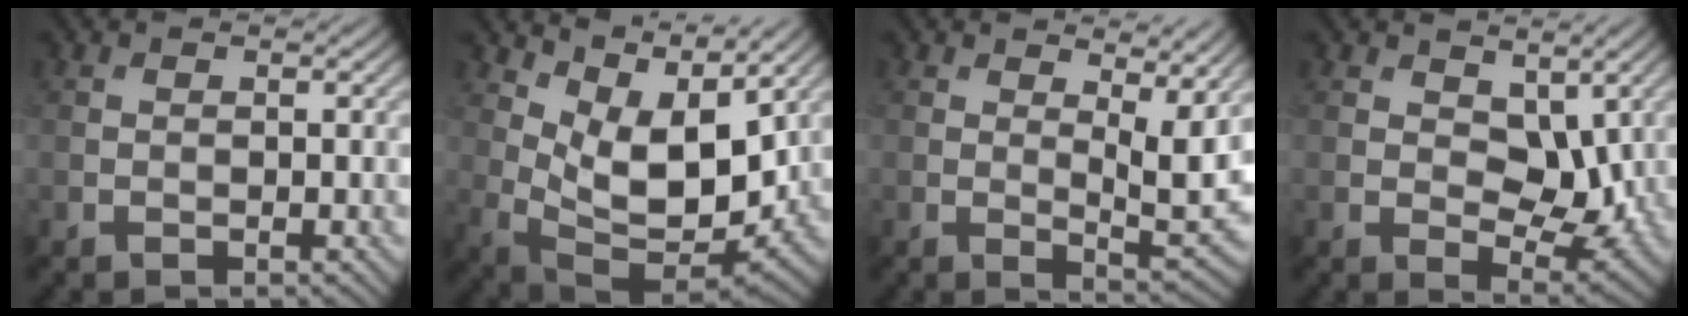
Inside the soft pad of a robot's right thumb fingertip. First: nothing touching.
{"total": 10.4, "force": [5.1, 4.8, 7.7], "torque": [-0.160, -0.008, 0.099]}
{"total": 6.8, "force": [2.9, 2.4, 5.7], "torque": [-0.092, -0.012, 0.051]}
{"total": 6.9, "force": [2.4, 4.2, 4.9], "torque": [-0.080, -0.011, 0.033]}